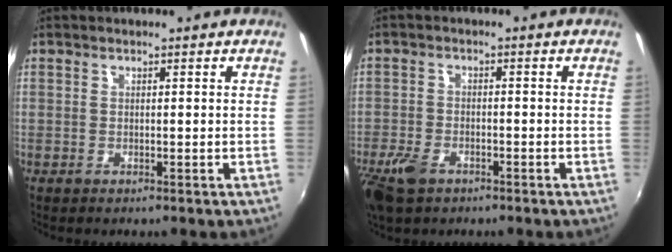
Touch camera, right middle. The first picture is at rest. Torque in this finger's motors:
{"motor_torque": [0.78, -0.70, 0.31, 0.09]}